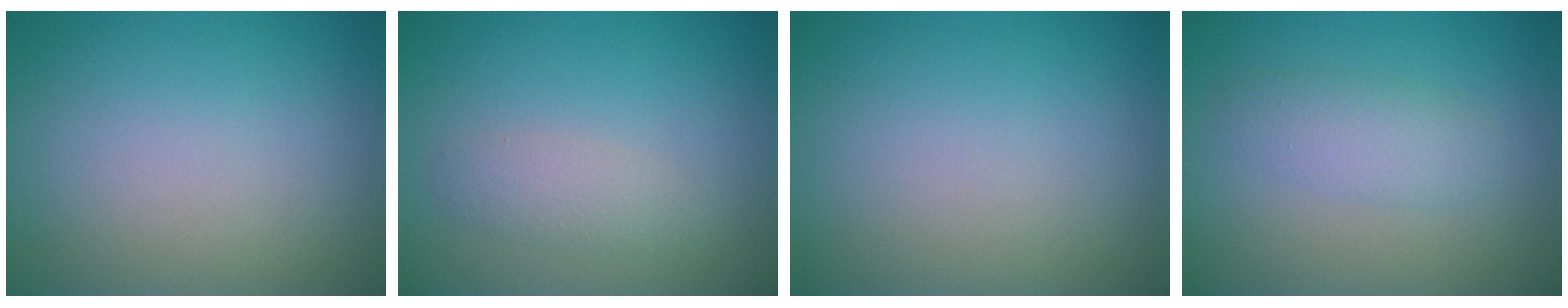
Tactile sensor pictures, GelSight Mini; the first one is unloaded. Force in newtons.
{"total": 1.7, "press": 1.7, "slide": 0.1}
{"total": 0.0}
{"total": 2.3, "press": 2.3, "slide": 0.1}